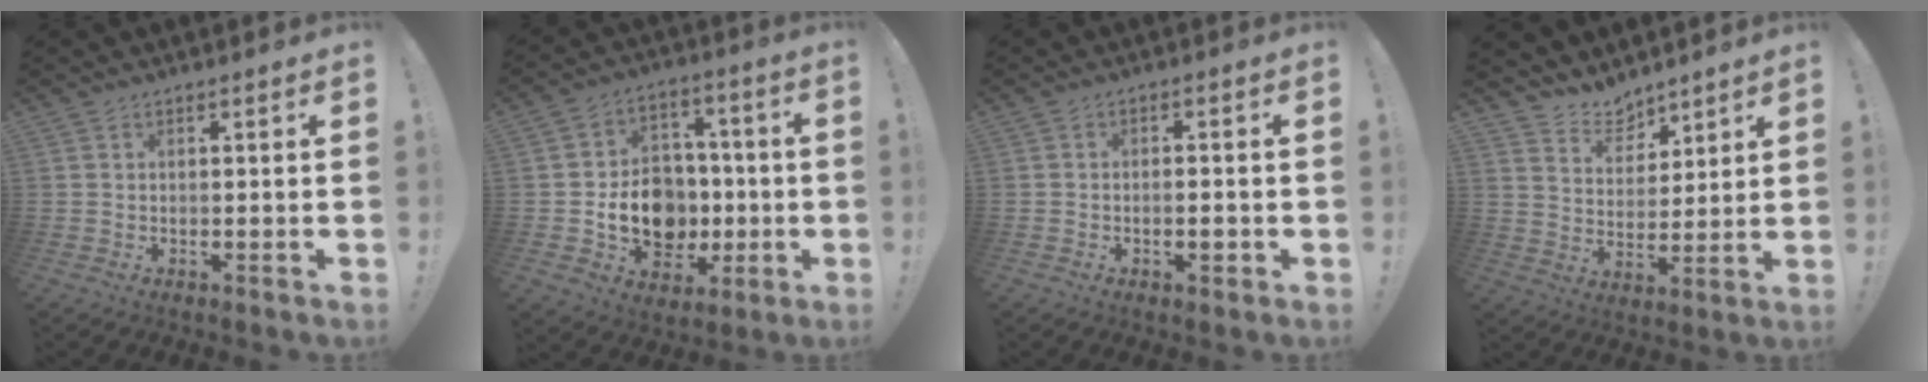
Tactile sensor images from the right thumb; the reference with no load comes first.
{"total": 14.9, "force": [-2.9, 12.2, 8.0], "torque": [-0.125, 0.024, -0.039]}
{"total": 2.8, "force": [-1.1, 1.1, 2.3], "torque": [-0.029, 0.003, -0.019]}
{"total": 7.8, "force": [6.6, 4.1, 0.8], "torque": [-0.028, -0.060, 0.128]}